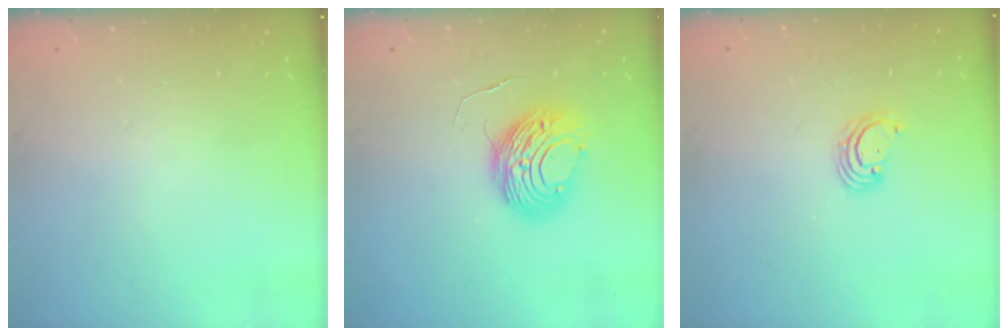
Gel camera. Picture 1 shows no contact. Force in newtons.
{"total": 9.7, "press": 9.7, "slide": 0.6}
{"total": 2.4, "press": 2.4, "slide": 0.2}